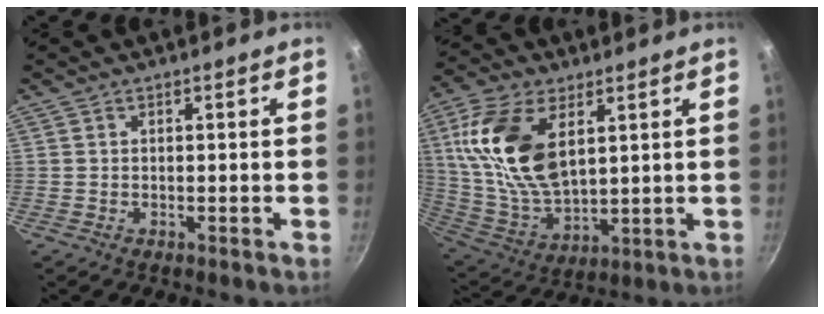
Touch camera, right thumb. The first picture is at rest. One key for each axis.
{"total": 18.9, "fx": 5.8, "fy": 10.4, "fz": 14.7, "tx": -0.278, "ty": -0.019, "tz": 0.122}